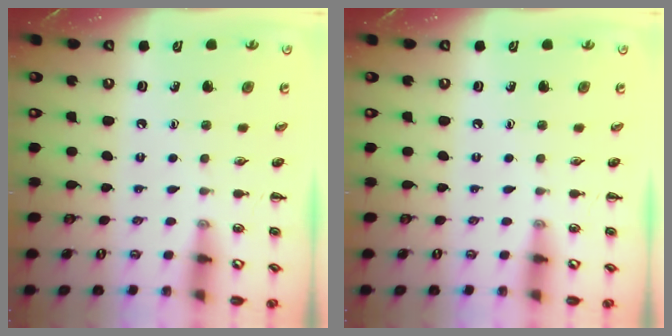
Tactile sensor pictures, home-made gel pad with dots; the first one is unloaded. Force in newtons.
{"total": 0.0}